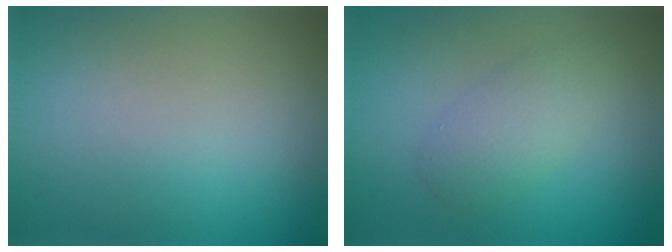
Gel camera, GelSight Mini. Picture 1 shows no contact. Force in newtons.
{"total": 2.6, "press": 2.6, "slide": 0.2}